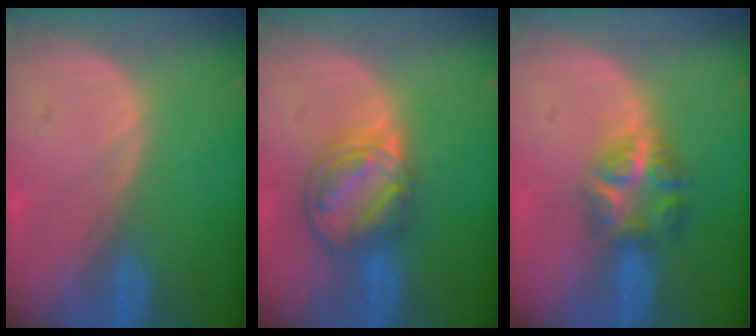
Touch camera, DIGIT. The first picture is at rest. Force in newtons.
{"total": 8.2, "press": 7.0, "slide": 4.3}
{"total": 5.8, "press": 5.6, "slide": 1.5}